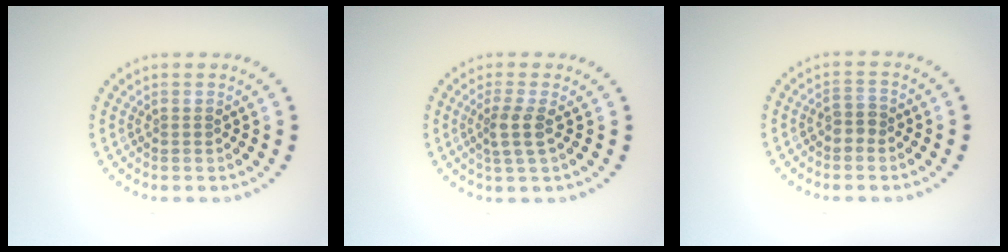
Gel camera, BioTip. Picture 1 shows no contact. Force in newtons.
{"total": 2.2, "press": 1.8, "slide": 1.3}
{"total": 1.5, "press": 1.4, "slide": 0.6}